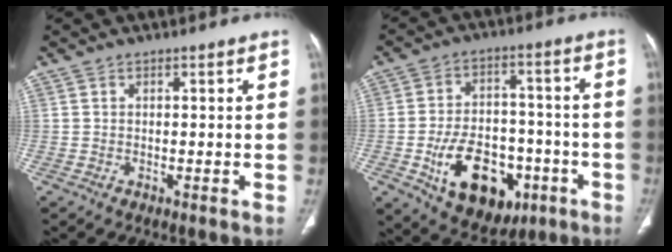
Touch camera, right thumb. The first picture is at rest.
{"total": 18.0, "force": [-6.7, 11.5, 12.1], "torque": [-0.148, 0.031, -0.089]}